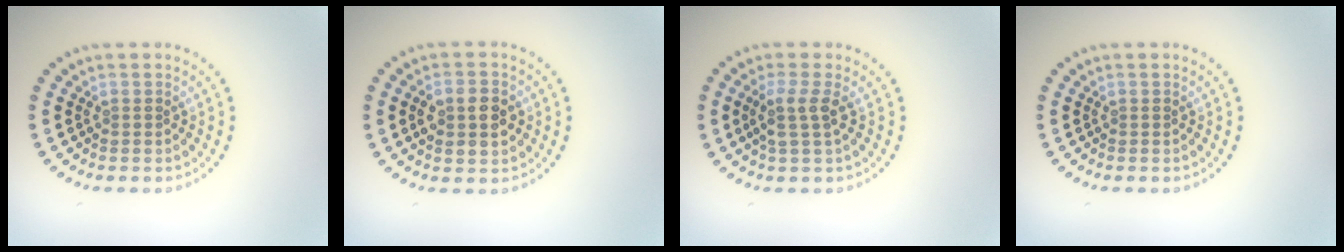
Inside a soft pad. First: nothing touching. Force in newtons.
{"total": 3.8, "press": 3.8, "slide": 0.3}
{"total": 2.4, "press": 1.9, "slide": 1.5}
{"total": 0.0}